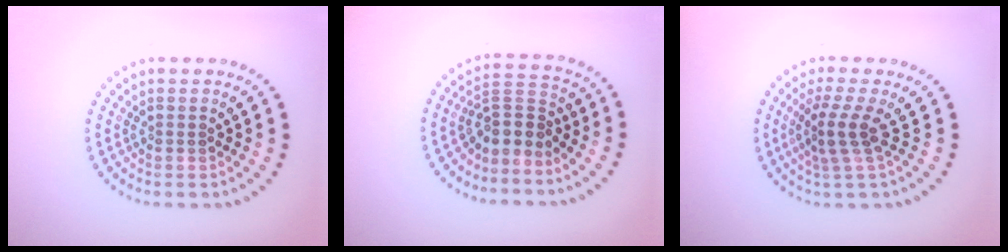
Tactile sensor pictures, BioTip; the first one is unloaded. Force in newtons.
{"total": 3.0, "press": 2.1, "slide": 2.1}
{"total": 3.0, "press": 2.0, "slide": 2.2}